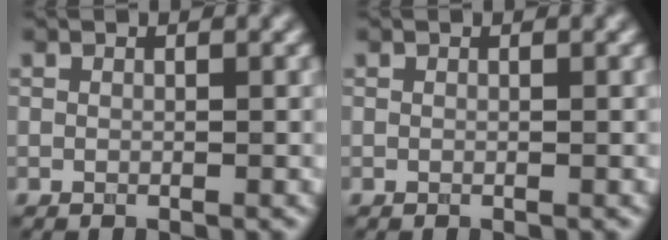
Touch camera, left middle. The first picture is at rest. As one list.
[{"total": 0.0}]